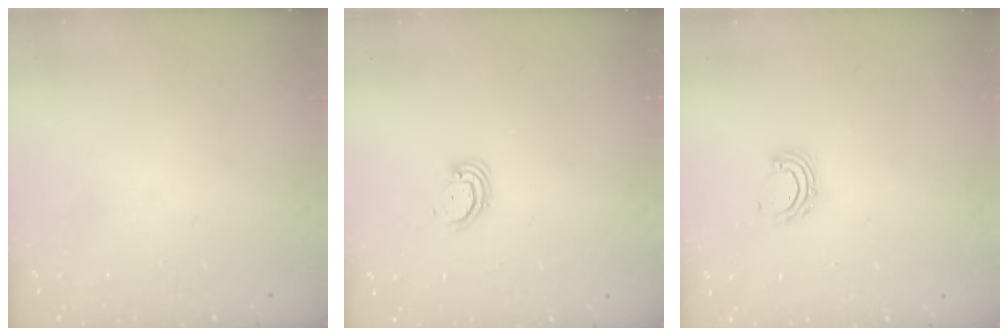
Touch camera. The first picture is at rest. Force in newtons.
{"total": 3.2, "press": 3.2, "slide": 0.4}
{"total": 4.2, "press": 4.2, "slide": 0.3}